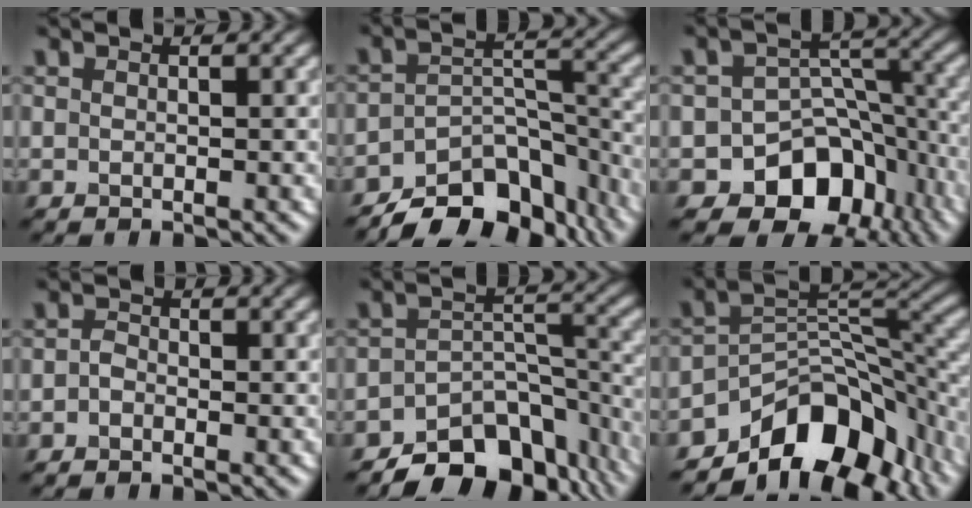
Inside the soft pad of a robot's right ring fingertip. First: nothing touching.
{"total": 9.8, "force": [-7.7, 4.2, 4.3], "torque": [-0.061, -0.008, -0.122]}
{"total": 9.5, "force": [-5.3, 6.7, 4.1], "torque": [-0.040, -0.001, -0.086]}
{"total": 0.7, "force": [-0.3, 0.6, 0.4], "torque": [-0.011, 0.004, -0.011]}
{"total": 9.2, "force": [-6.9, 4.5, 4.1], "torque": [-0.047, -0.018, -0.108]}
{"total": 10.6, "force": [-6.9, 5.5, 5.8], "torque": [-0.071, 0.002, -0.125]}